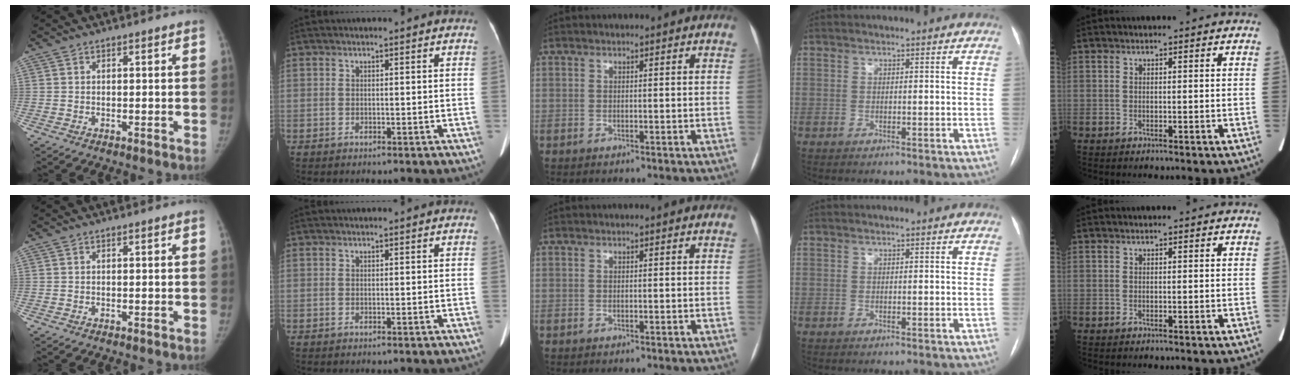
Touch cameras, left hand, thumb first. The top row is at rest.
{}